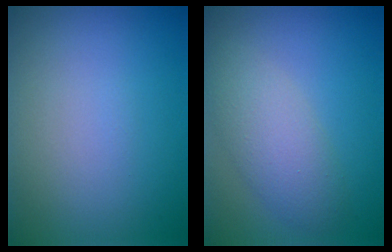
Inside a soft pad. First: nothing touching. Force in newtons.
{"total": 3.9, "press": 3.9, "slide": 0.0}